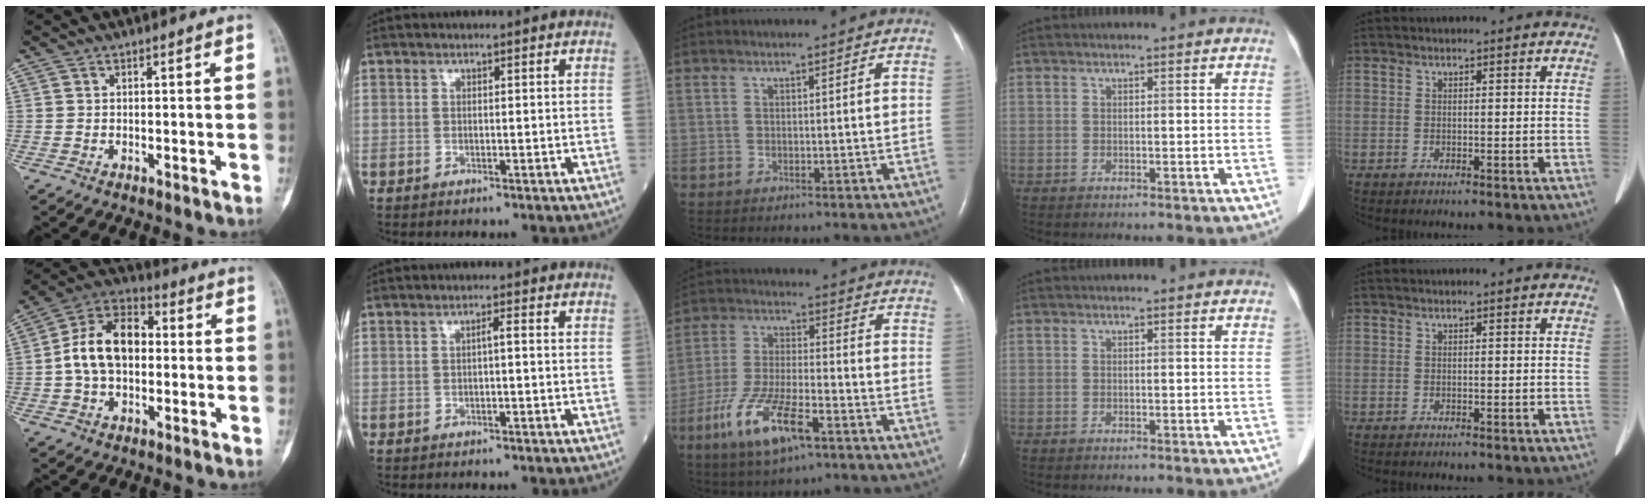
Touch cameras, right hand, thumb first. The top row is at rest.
{"thumb": {"total": 13.2, "force": [0.3, 8.6, 9.9], "torque": [-0.169, 0.034, -0.004]}, "index": {"total": 1.1, "force": [-0.1, 0.1, 1.1], "torque": [-0.017, 0.004, -0.002]}, "middle": {"total": 12.1, "force": [-6.3, 3.1, 9.8], "torque": [-0.199, -0.010, -0.114]}}